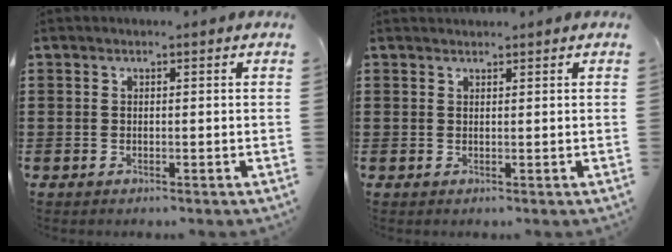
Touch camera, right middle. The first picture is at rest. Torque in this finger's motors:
{"motor_torque": [-0.30, -0.11, -0.03, -0.01]}